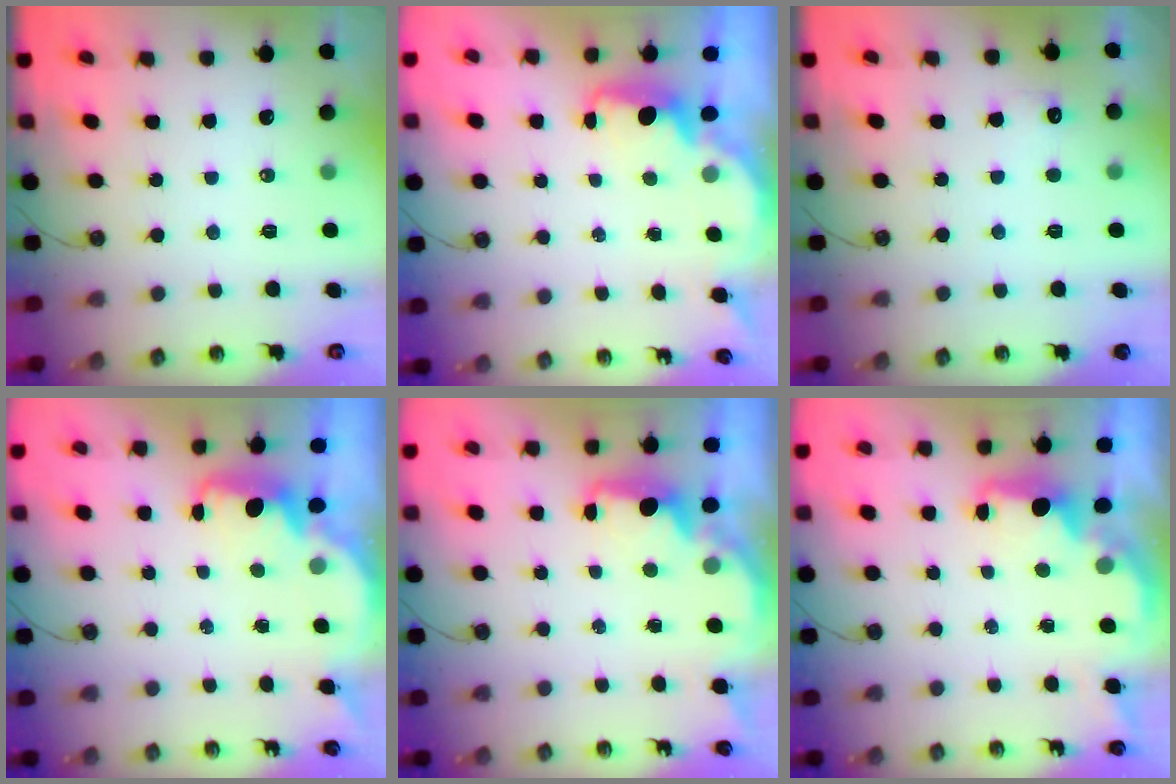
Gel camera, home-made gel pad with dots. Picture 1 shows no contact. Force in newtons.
{"total": 1.6, "press": 1.5, "slide": 0.6}
{"total": 6.6, "press": 6.5, "slide": 1.4}
{"total": 2.4, "press": 2.3, "slide": 0.6}
{"total": 1.9, "press": 1.9, "slide": 0.5}
{"total": 2.2, "press": 2.1, "slide": 0.8}